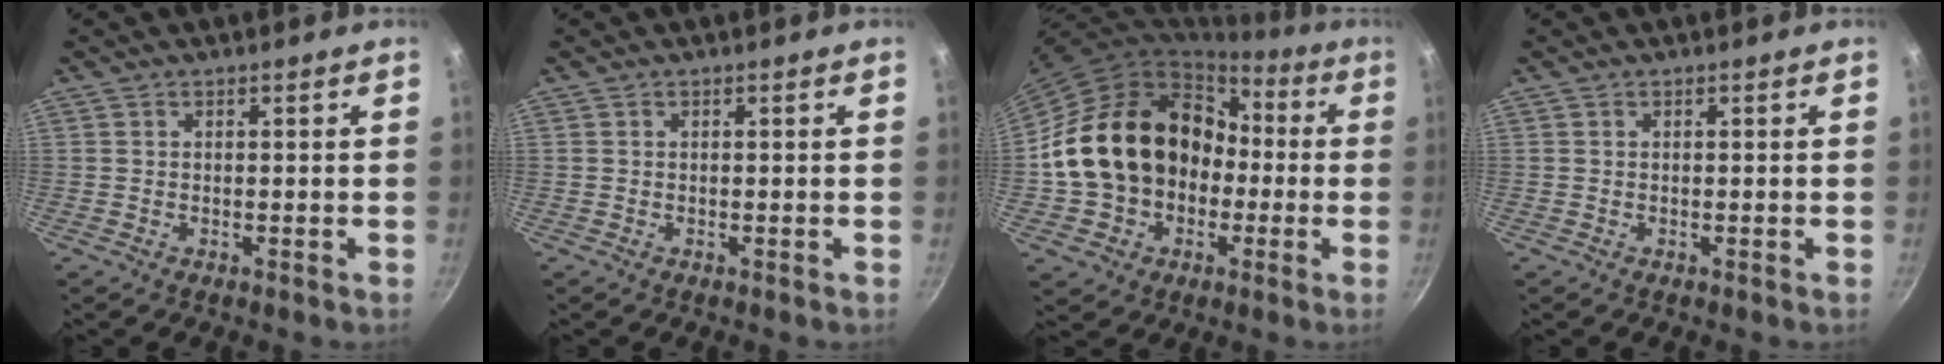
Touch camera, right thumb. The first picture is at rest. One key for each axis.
{"total": 0.0}
{"total": 20.5, "fx": -1.1, "fy": 16.6, "fz": 12.0, "tx": -0.174, "ty": 0.061, "tz": -0.005}
{"total": 0.0}